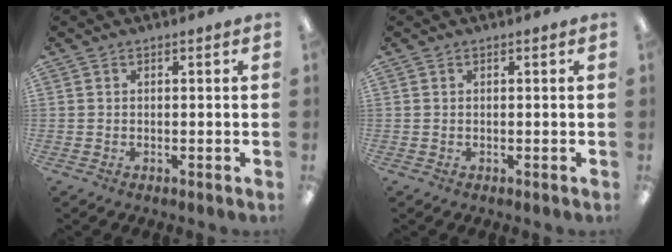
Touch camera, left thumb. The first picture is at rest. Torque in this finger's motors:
{"motor_torque": [-0.12, -0.02, -0.22, 0.06, 0.00]}